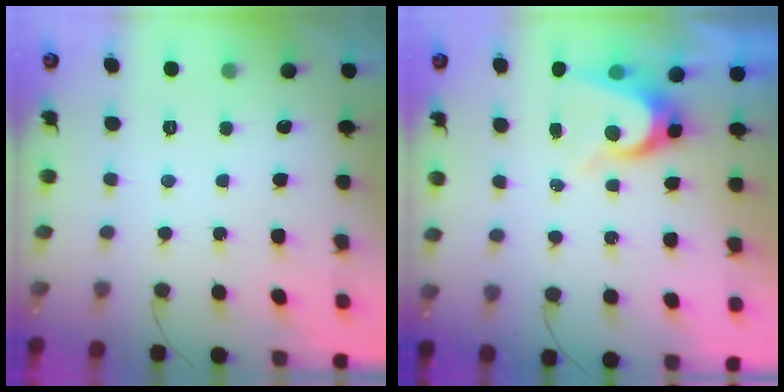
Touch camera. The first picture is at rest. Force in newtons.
{"total": 6.5, "press": 6.5, "slide": 0.7}